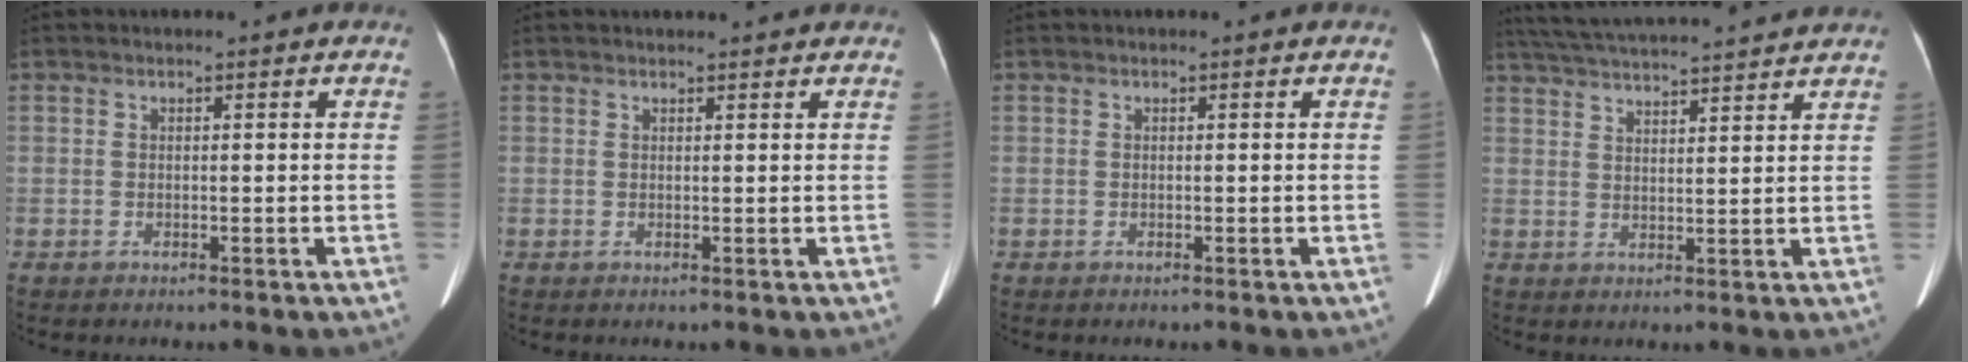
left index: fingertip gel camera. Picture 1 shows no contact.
{"total": 3.6, "force": [3.4, 0.2, 1.0], "torque": [-0.011, 0.019, 0.039]}
{"total": 0.0}
{"total": 16.0, "force": [14.7, 0.3, 6.2], "torque": [-0.118, 0.029, 0.214]}